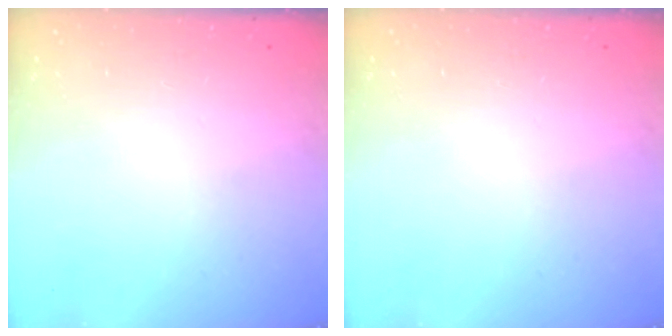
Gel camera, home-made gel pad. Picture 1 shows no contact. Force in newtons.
{"total": 0.0}